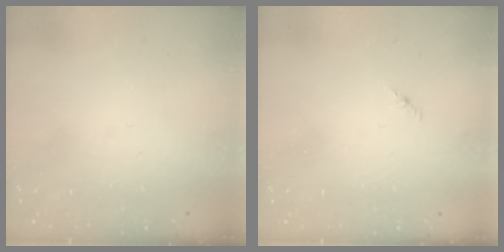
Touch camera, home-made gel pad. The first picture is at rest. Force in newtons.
{"total": 1.2, "press": 1.1, "slide": 0.6}